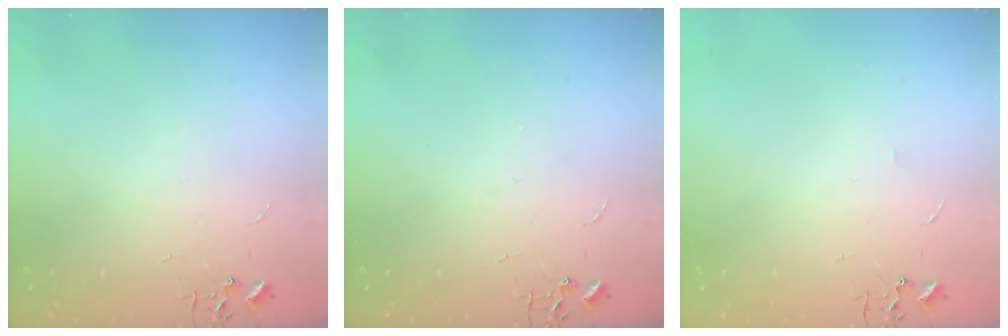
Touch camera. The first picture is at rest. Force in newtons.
{"total": 0.0}
{"total": 2.6, "press": 2.5, "slide": 0.4}